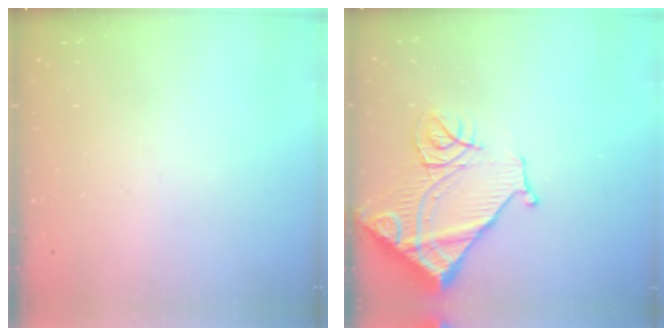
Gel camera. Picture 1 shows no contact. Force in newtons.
{"total": 16.3, "press": 16.2, "slide": 1.9}